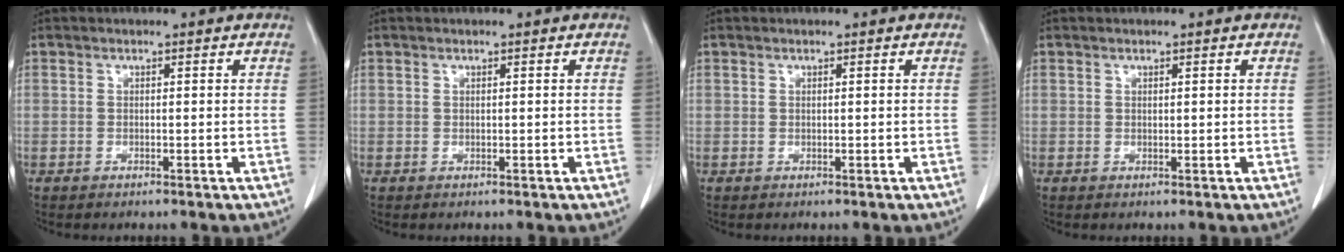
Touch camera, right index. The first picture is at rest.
{"total": 0.0}
{"total": 0.0}
{"total": 0.0}